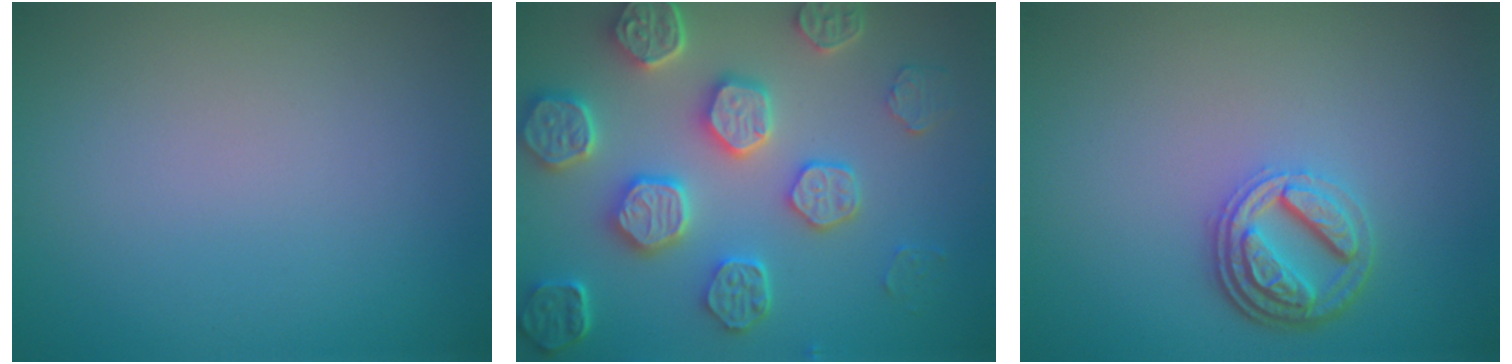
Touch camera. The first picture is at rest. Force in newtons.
{"total": 7.3, "press": 6.0, "slide": 4.0}
{"total": 4.1, "press": 3.2, "slide": 2.6}